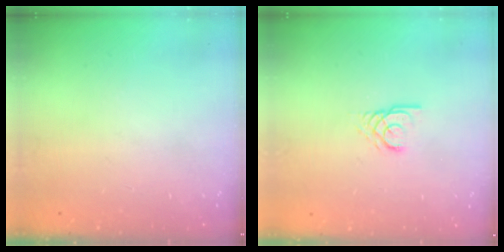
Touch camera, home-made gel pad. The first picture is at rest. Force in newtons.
{"total": 2.9, "press": 2.9, "slide": 0.2}